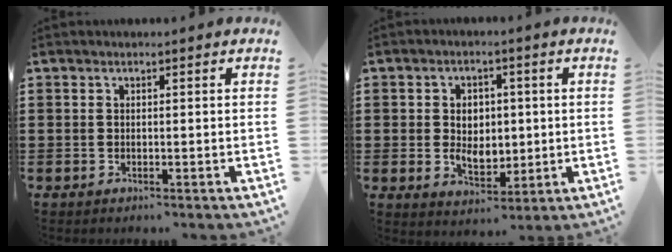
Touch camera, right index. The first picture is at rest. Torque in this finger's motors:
{"motor_torque": [2.14, 0.00, 0.22, 0.07]}